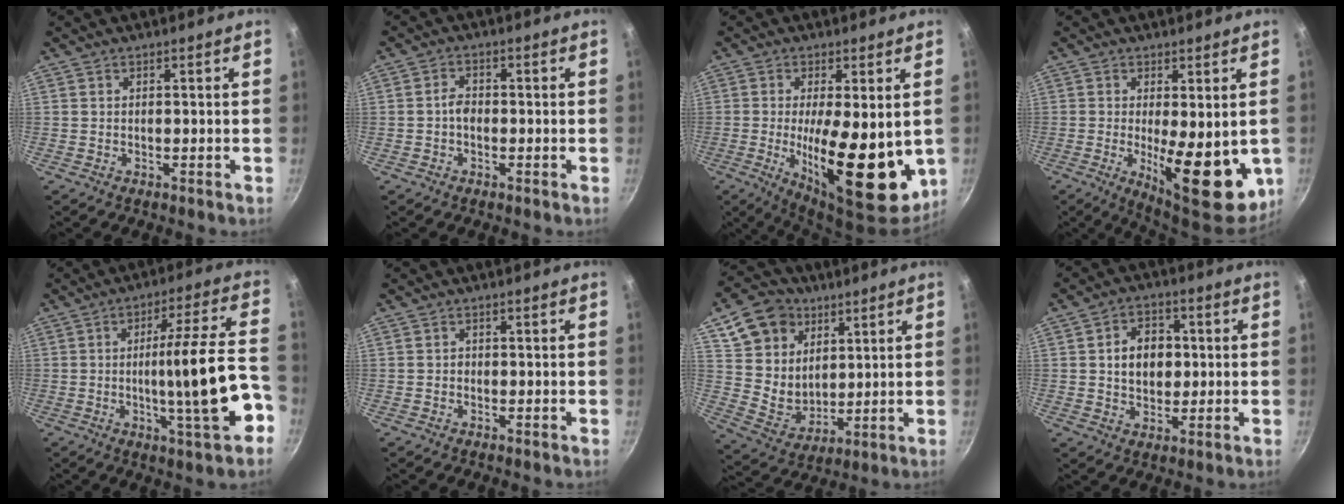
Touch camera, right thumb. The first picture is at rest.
{"total": 2.6, "force": [-0.5, 1.9, 1.8], "torque": [-0.022, 0.013, -0.012]}
{"total": 18.3, "force": [-1.5, 6.6, 17.0], "torque": [-0.238, -0.018, -0.013]}
{"total": 15.3, "force": [-2.2, 5.6, 14.0], "torque": [-0.168, -0.017, -0.014]}
{"total": 16.8, "force": [-4.5, 2.5, 16.0], "torque": [-0.218, 0.028, -0.065]}
{"total": 0.9, "force": [-0.2, 0.8, 0.3], "torque": [-0.003, 0.002, -0.005]}
{"total": 15.3, "force": [7.2, 11.9, 6.3], "torque": [-0.081, -0.022, 0.141]}
{"total": 8.8, "force": [0.9, 6.6, 5.7], "torque": [-0.062, 0.008, 0.011]}